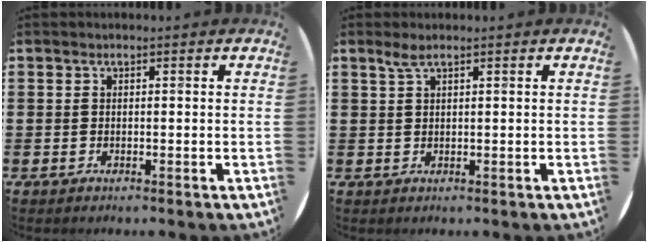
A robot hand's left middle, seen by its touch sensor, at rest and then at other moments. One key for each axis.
{"total": 1.5, "fx": 1.1, "fy": 0.1, "fz": 1.1, "tx": -0.022, "ty": 0.003, "tz": 0.019}